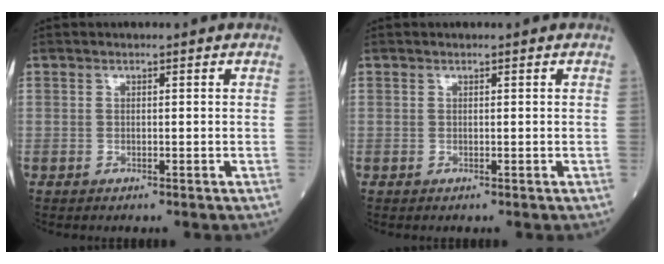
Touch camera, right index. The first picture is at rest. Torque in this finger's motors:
{"motor_torque": [-0.02, 0.00, -0.03, 0.00]}